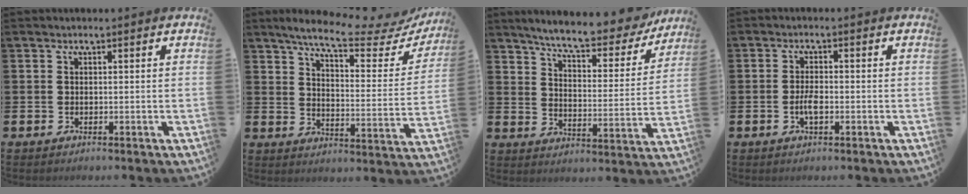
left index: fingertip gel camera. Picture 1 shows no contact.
{"total": 8.4, "force": [7.2, 1.2, 4.1], "torque": [-0.095, -0.048, 0.116]}
{"total": 7.7, "force": [7.1, 1.2, 2.8], "torque": [-0.071, -0.055, 0.115]}
{"total": 2.6, "force": [-0.7, 0.9, 2.3], "torque": [-0.039, 0.000, -0.014]}